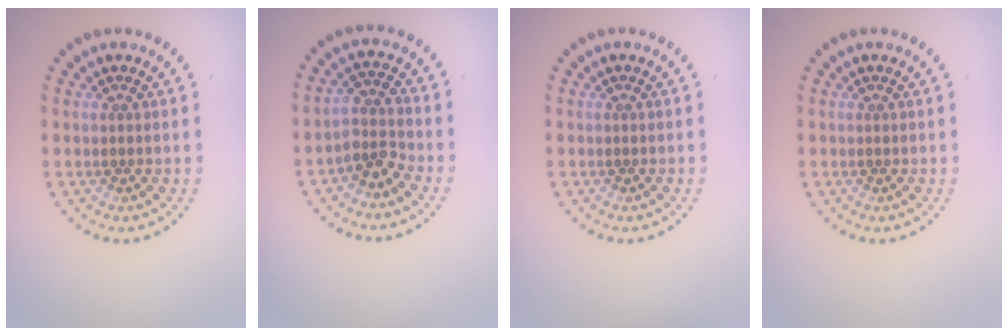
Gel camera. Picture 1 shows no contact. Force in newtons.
{"total": 2.5, "press": 1.9, "slide": 1.6}
{"total": 0.0}
{"total": 0.0}